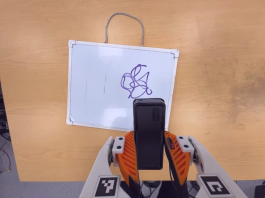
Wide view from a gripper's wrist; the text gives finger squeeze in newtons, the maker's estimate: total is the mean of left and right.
{"total": 4.2, "left": 2.8, "right": 5.5}